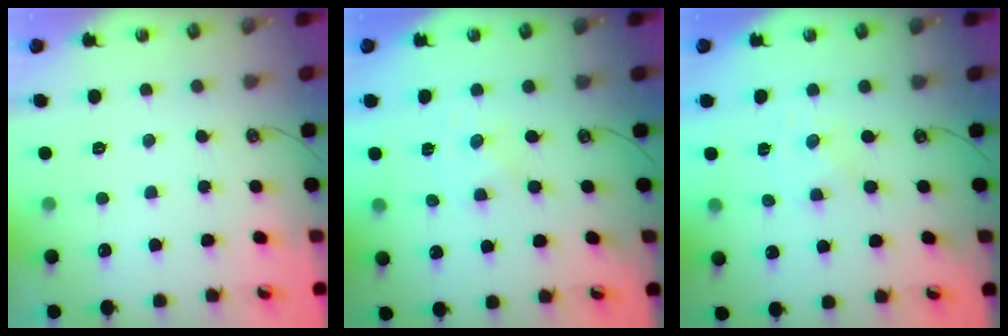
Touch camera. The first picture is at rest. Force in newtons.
{"total": 0.0}
{"total": 0.0}